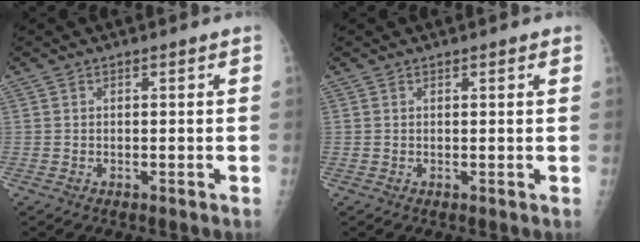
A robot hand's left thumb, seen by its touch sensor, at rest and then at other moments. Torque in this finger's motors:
{"motor_torque": [-0.11, -0.23, -0.30, -0.16, 0.06]}